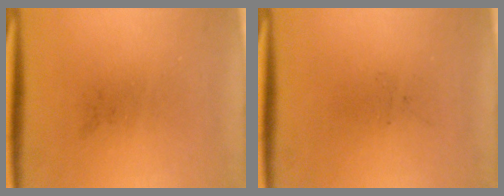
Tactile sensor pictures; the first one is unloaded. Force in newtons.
{"total": 0.0}